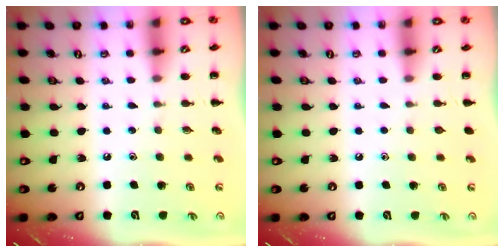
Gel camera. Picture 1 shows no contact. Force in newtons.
{"total": 0.0}